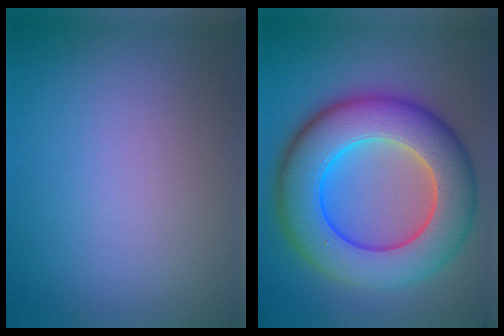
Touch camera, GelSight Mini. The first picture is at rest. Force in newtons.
{"total": 11.8, "press": 11.8, "slide": 0.5}